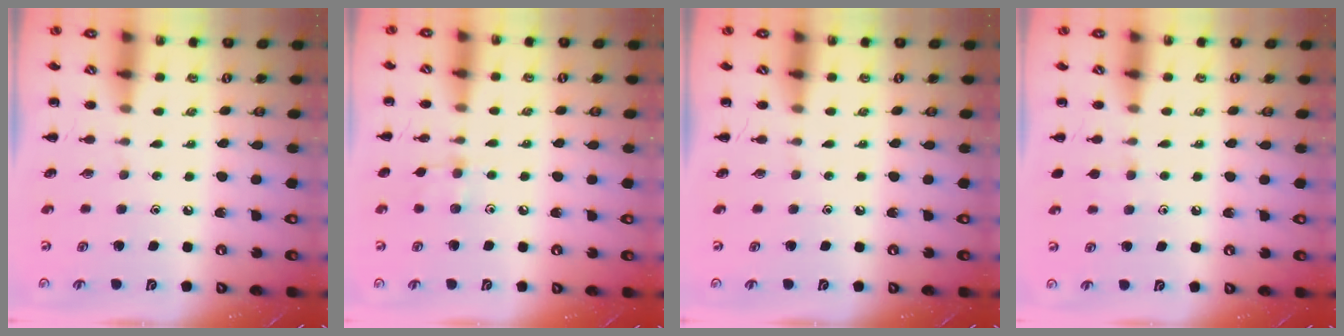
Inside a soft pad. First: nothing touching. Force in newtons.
{"total": 6.8, "press": 6.5, "slide": 1.9}
{"total": 0.0}
{"total": 5.5, "press": 5.2, "slide": 1.8}